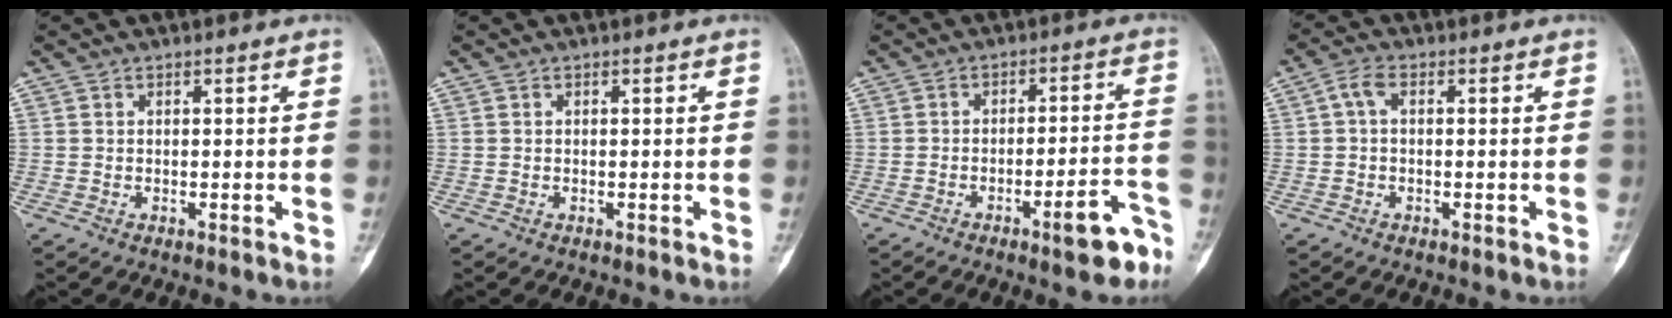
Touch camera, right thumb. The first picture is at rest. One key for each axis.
{"total": 0.0}
{"total": 8.2, "fx": -5.0, "fy": 1.8, "fz": 6.2, "tx": -0.077, "ty": 0.038, "tz": -0.066}
{"total": 2.9, "fx": 0.3, "fy": 1.6, "fz": 2.4, "tx": -0.047, "ty": 0.010, "tz": 0.000}